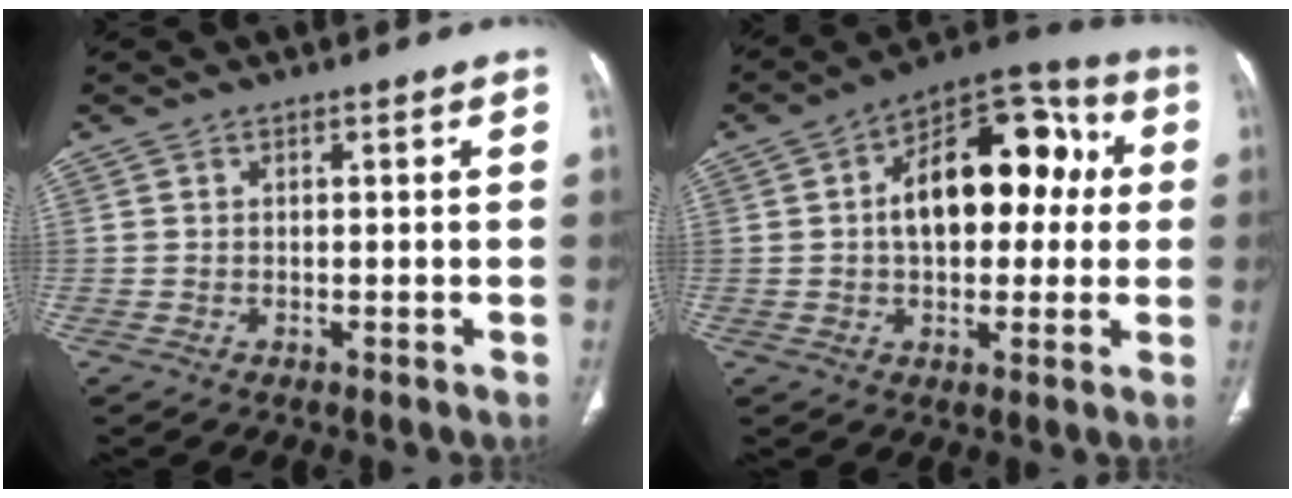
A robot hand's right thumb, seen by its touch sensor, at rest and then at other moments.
{"total": 18.5, "force": [2.4, 11.0, 14.7], "torque": [-0.174, 0.041, 0.029]}